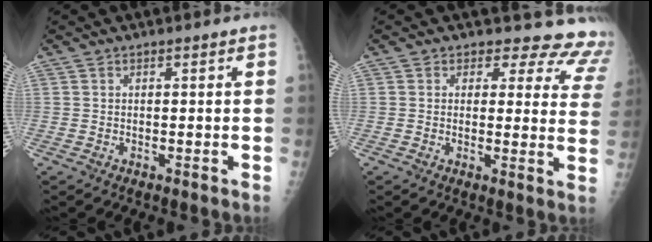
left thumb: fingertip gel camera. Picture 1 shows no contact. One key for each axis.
{"total": 12.8, "fx": 11.5, "fy": 5.4, "fz": 1.4, "tx": 0.038, "ty": -0.084, "tz": 0.091}